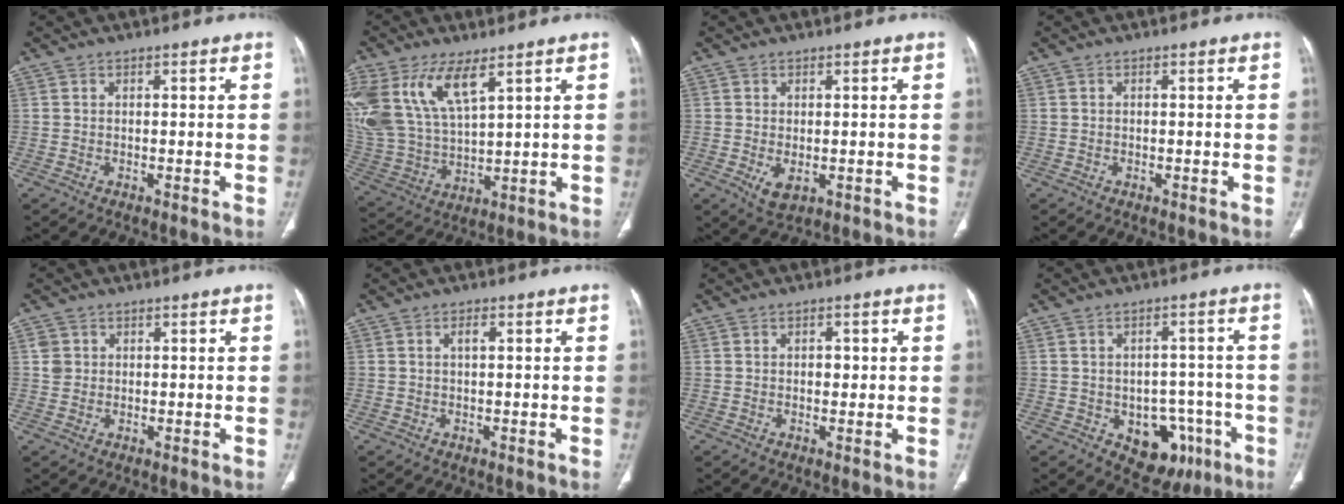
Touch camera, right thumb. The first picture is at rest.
{"total": 17.1, "force": [8.4, 7.9, 12.6], "torque": [-0.275, -0.022, 0.179]}
{"total": 3.7, "force": [-0.8, 2.2, 2.9], "torque": [-0.048, -0.007, -0.001]}
{"total": 0.0}
{"total": 2.3, "force": [0.6, 2.1, 0.7], "torque": [-0.004, -0.001, 0.013]}
{"total": 1.5, "force": [0.4, 0.6, 1.3], "torque": [-0.027, 0.005, 0.007]}
{"total": 2.0, "force": [0.3, 1.4, 1.5], "torque": [-0.014, 0.002, 0.003]}
{"total": 9.2, "force": [-3.5, 6.7, 5.2], "torque": [-0.029, 0.026, -0.031]}